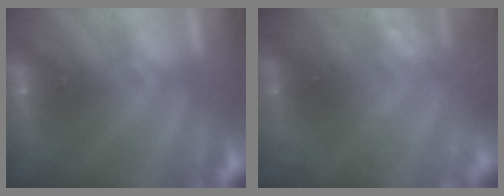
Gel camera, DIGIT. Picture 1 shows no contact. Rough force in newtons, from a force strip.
{"total": 2.2}